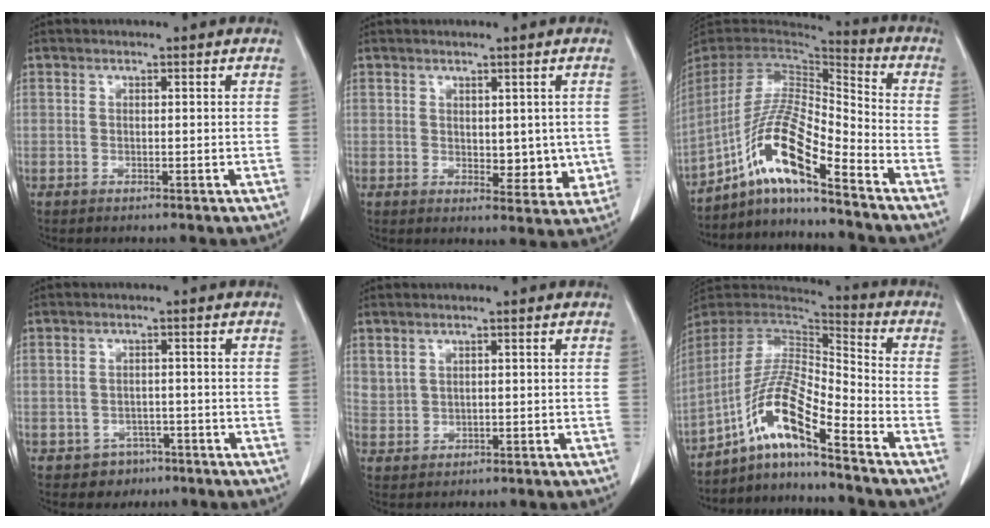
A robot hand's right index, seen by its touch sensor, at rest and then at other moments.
{"total": 5.3, "force": [0.4, 2.9, 4.4], "torque": [-0.042, -0.011, 0.012]}
{"total": 14.1, "force": [-8.9, 1.0, 10.8], "torque": [-0.211, 0.004, -0.164]}
{"total": 3.3, "force": [-1.8, 2.8, 0.2], "torque": [0.001, 0.014, -0.020]}
{"total": 1.9, "force": [1.2, 1.3, 0.6], "torque": [-0.010, 0.001, 0.028]}
{"total": 11.9, "force": [-7.9, 0.4, 8.9], "torque": [-0.177, 0.012, -0.148]}